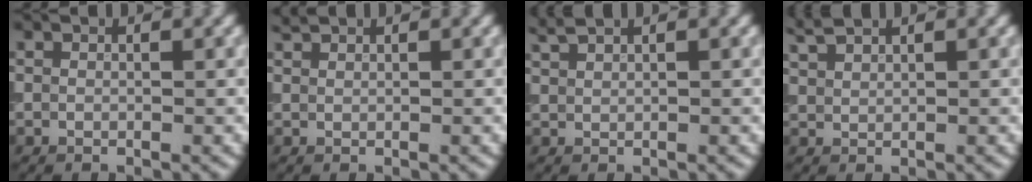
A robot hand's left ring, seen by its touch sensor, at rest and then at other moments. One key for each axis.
{"total": 0.7, "fx": 0.7, "fy": 0.1, "fz": 0.1, "tx": -0.002, "ty": 0.001, "tz": 0.016}
{"total": 1.7, "fx": 1.5, "fy": 0.3, "fz": 0.7, "tx": -0.015, "ty": 0.004, "tz": 0.034}
{"total": 1.9, "fx": 1.8, "fy": 0.2, "fz": 0.7, "tx": -0.016, "ty": 0.007, "tz": 0.044}